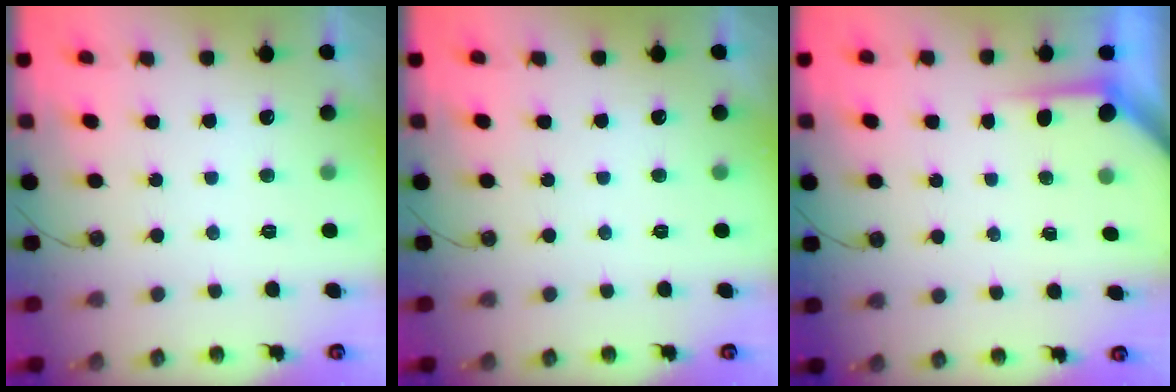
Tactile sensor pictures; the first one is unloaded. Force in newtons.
{"total": 0.0}
{"total": 3.5, "press": 3.5, "slide": 0.3}